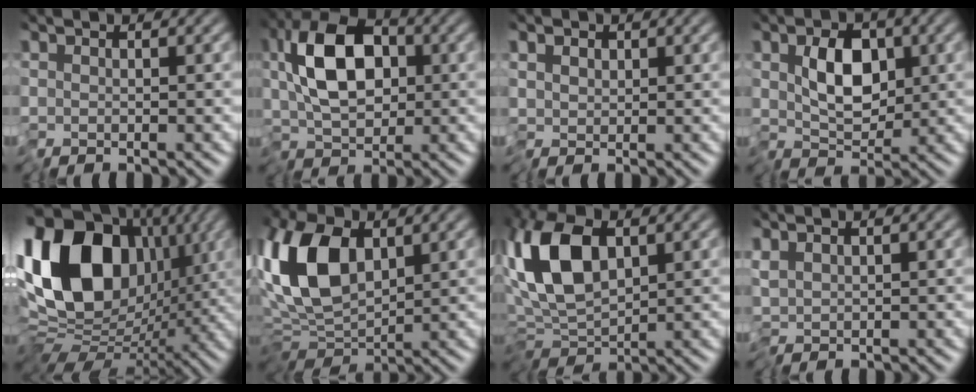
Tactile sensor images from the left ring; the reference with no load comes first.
{"total": 8.0, "force": [0.3, 4.6, 6.6], "torque": [-0.117, 0.011, -0.010]}
{"total": 1.4, "force": [-0.1, 1.2, 0.8], "torque": [-0.011, 0.003, -0.007]}
{"total": 4.4, "force": [-0.1, 2.5, 3.6], "torque": [-0.050, -0.005, -0.003]}
{"total": 16.8, "force": [3.2, 11.4, 11.9], "torque": [-0.215, 0.034, 0.036]}
{"total": 10.3, "force": [1.4, 5.9, 8.3], "torque": [-0.189, 0.004, 0.013]}
{"total": 9.2, "force": [1.0, 4.7, 7.8], "torque": [-0.161, 0.007, 0.004]}
{"total": 1.4, "force": [0.5, 0.5, 1.2], "torque": [-0.027, 0.003, 0.008]}